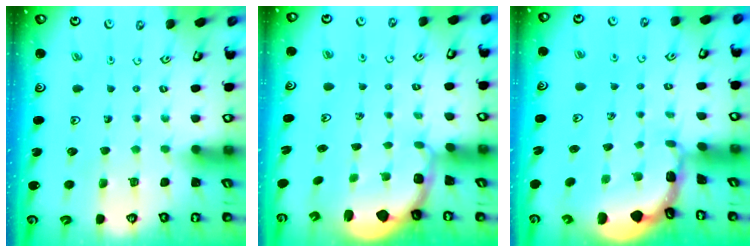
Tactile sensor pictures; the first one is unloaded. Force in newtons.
{"total": 2.5, "press": 1.1, "slide": 2.2}
{"total": 2.6, "press": 2.6, "slide": 0.3}